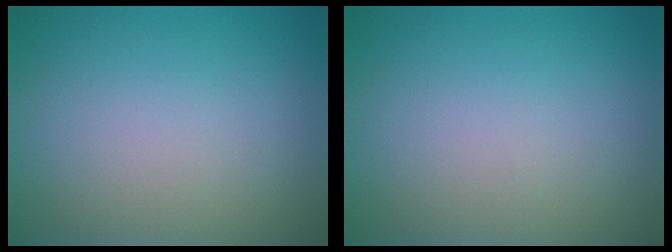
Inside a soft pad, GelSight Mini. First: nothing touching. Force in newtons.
{"total": 0.0}